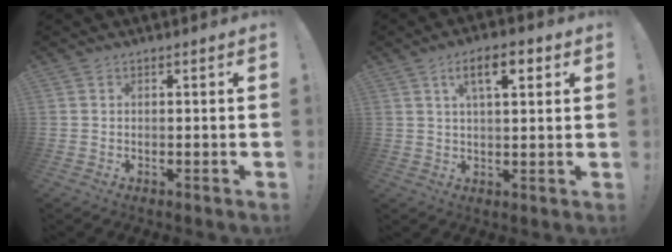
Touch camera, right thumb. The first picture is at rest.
{"total": 8.7, "force": [3.6, 3.1, 7.2], "torque": [-0.105, -0.004, 0.056]}